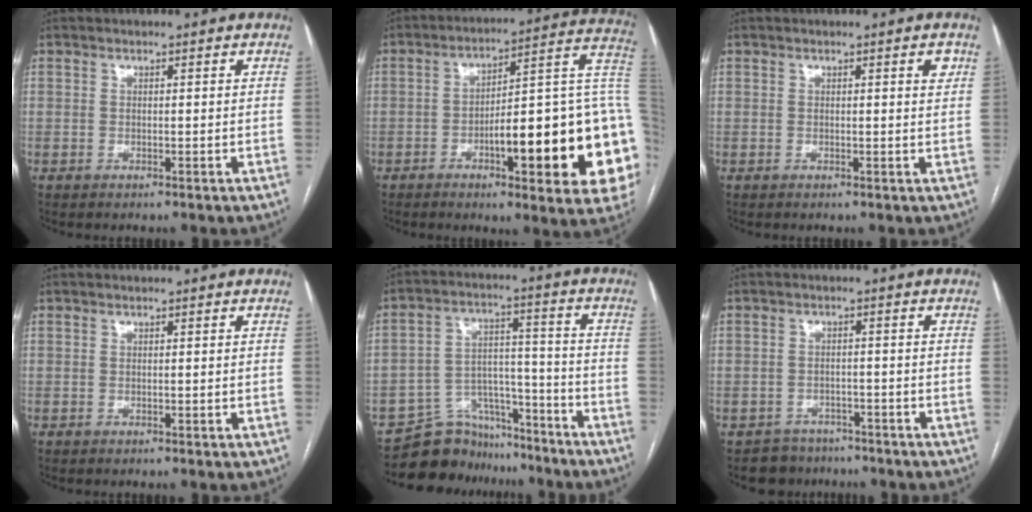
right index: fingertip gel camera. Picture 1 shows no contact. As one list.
[{"total": 24.2, "force": [-5.1, 4.3, 23.2], "torque": [-0.221, 0.023, -0.062]}, {"total": 1.9, "force": [0.9, 0.0, 1.6], "torque": [-0.022, -0.003, 0.011]}, {"total": 0.0}, {"total": 11.2, "force": [-10.0, 5.1, 0.4], "torque": [0.002, 0.057, -0.160]}, {"total": 4.4, "force": [-3.4, 2.8, -0.8], "torque": [0.015, 0.010, -0.051]}]